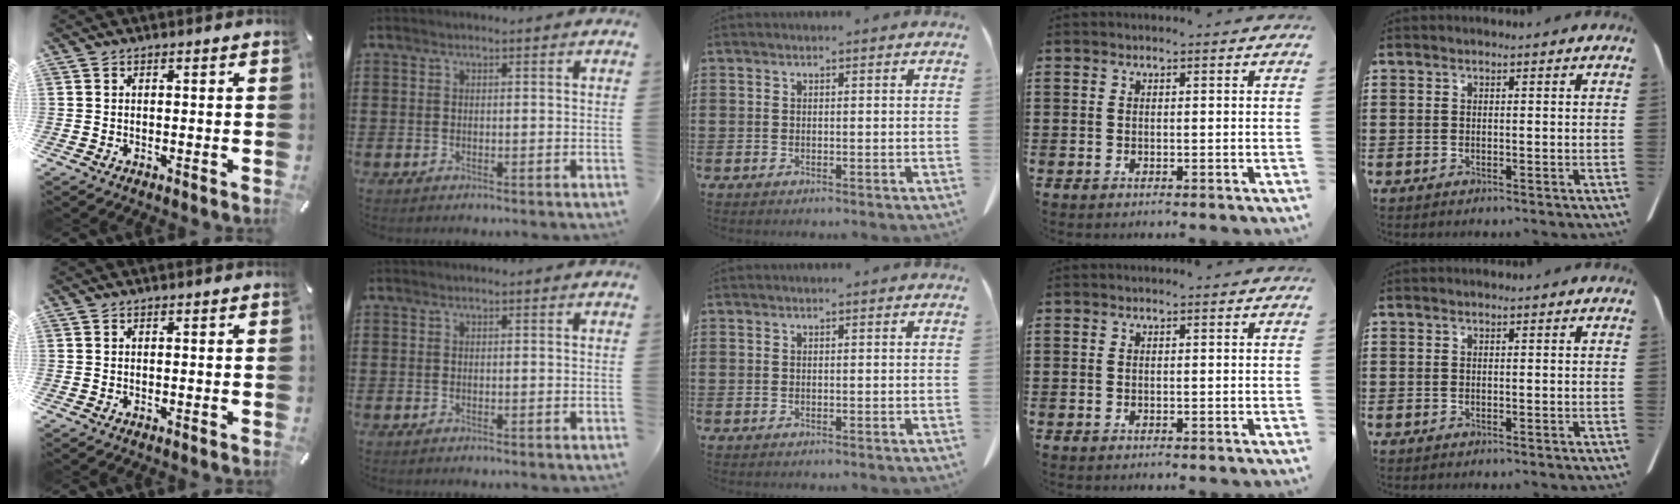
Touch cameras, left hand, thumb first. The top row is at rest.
{}